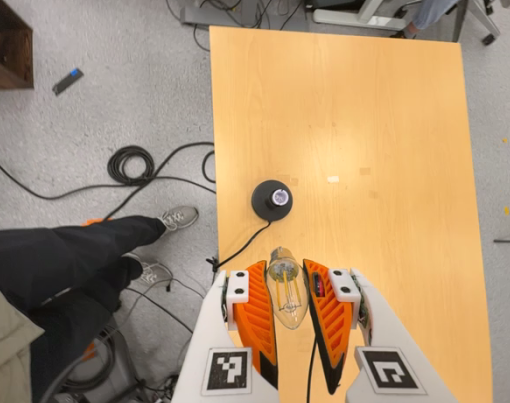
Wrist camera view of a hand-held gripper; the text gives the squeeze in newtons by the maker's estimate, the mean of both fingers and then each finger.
{"total": 21.3, "left": 24.1, "right": 18.5}